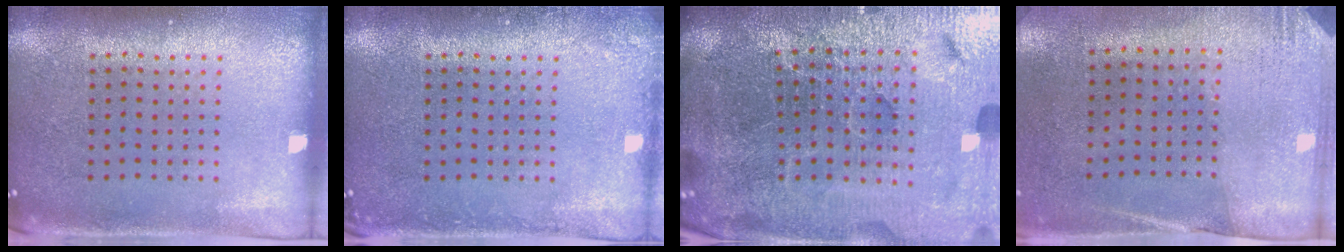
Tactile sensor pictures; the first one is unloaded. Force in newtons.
{"total": 1.2, "press": 1.2, "slide": 0.2}
{"total": 6.3, "press": 5.6, "slide": 2.8}
{"total": 2.6, "press": 2.3, "slide": 1.4}